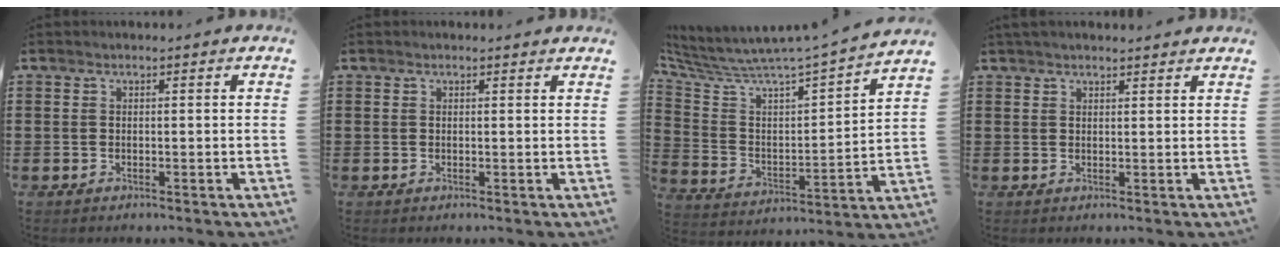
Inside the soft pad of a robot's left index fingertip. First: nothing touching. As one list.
[{"total": 0.5, "force": [0.5, 0.1, 0.1], "torque": [-0.004, 0.000, 0.010]}, {"total": 4.9, "force": [4.8, -0.2, 1.2], "torque": [-0.056, -0.062, 0.069]}, {"total": 1.7, "force": [1.7, 0.2, 0.4], "torque": [-0.012, 0.003, 0.032]}]